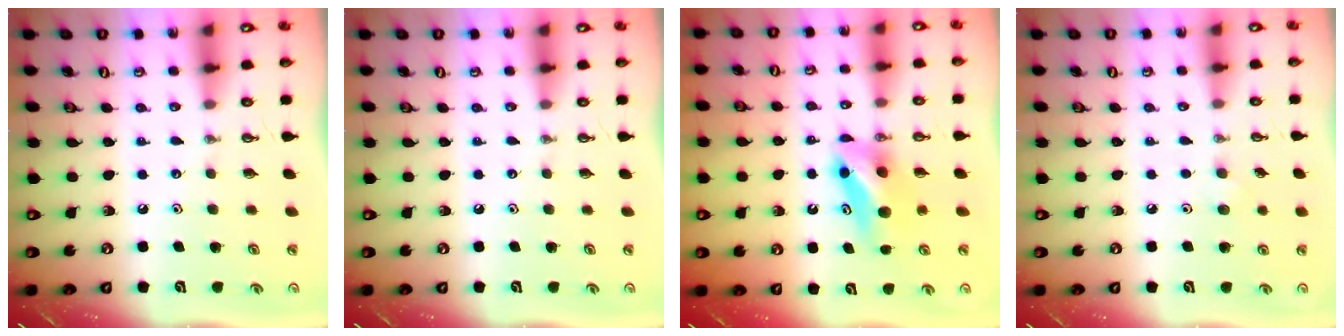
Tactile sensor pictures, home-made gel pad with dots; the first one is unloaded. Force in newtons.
{"total": 0.0}
{"total": 7.0, "press": 6.5, "slide": 2.5}
{"total": 4.6, "press": 4.5, "slide": 0.9}